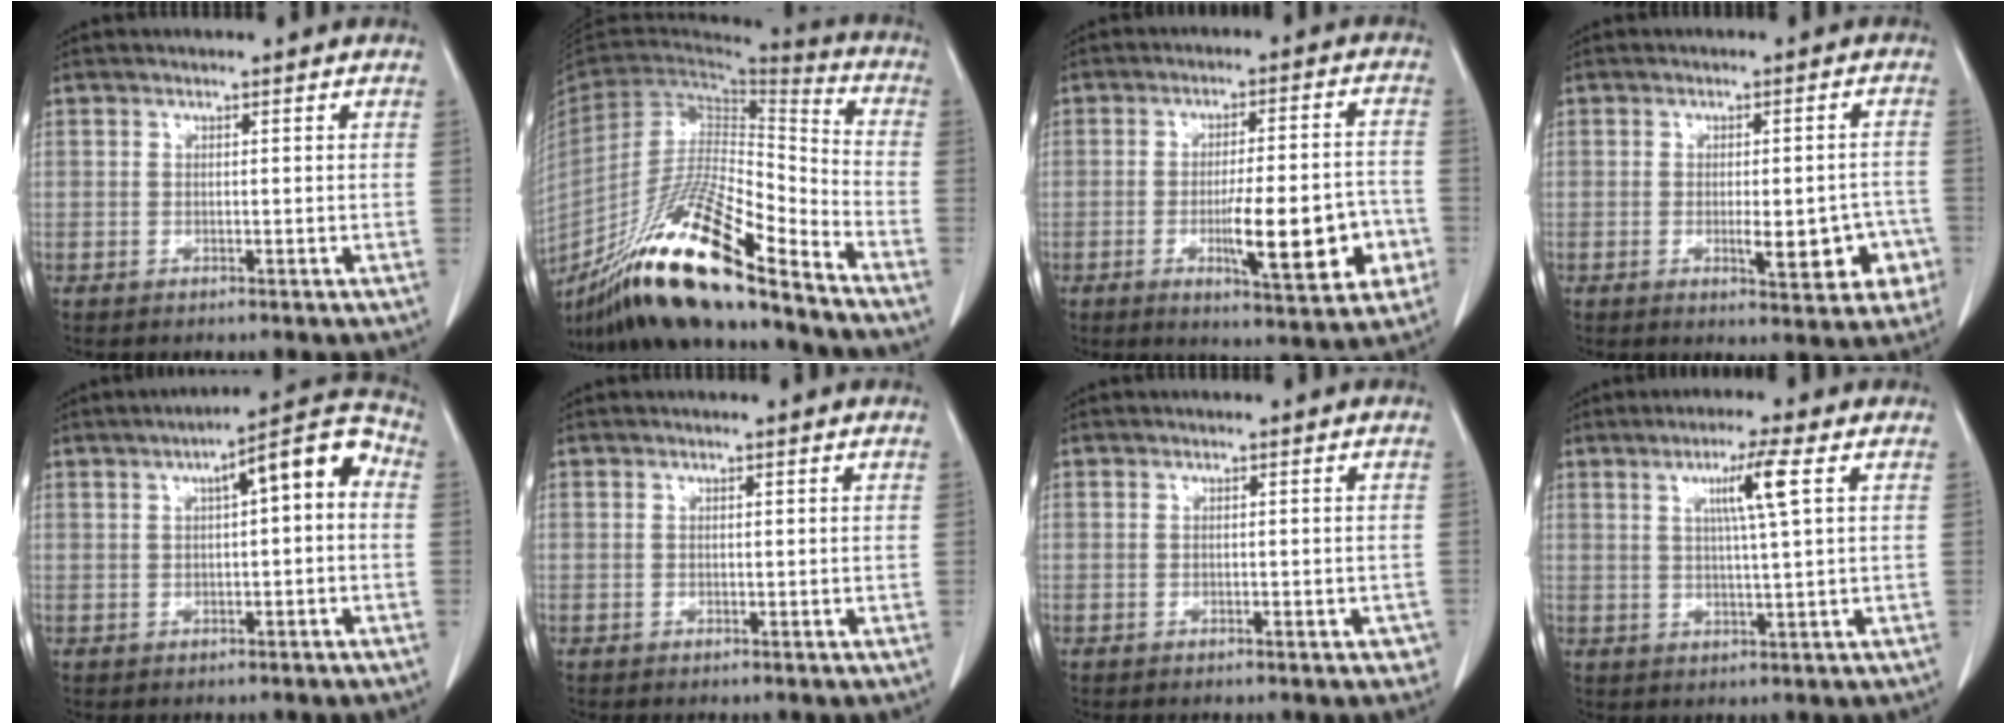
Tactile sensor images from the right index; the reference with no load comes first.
{"total": 22.6, "force": [-16.8, 1.9, 14.9], "torque": [-0.281, -0.030, -0.311]}
{"total": 13.3, "force": [-4.1, 2.5, 12.4], "torque": [-0.178, 0.001, -0.054]}
{"total": 7.9, "force": [-2.6, 2.5, 7.0], "torque": [-0.082, 0.008, -0.027]}
{"total": 8.2, "force": [1.3, 1.8, 7.9], "torque": [-0.106, 0.038, 0.011]}
{"total": 0.0}
{"total": 2.0, "force": [-1.3, 0.8, 1.4], "torque": [-0.008, 0.001, -0.015]}
{"total": 5.7, "force": [2.0, -0.9, 5.3], "torque": [-0.093, 0.000, 0.034]}